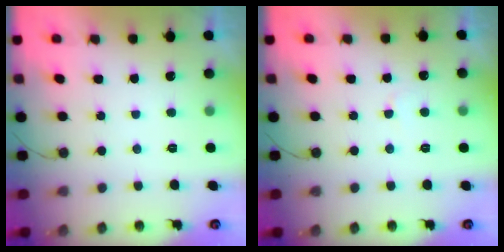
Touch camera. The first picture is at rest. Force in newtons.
{"total": 2.2, "press": 2.2, "slide": 0.2}